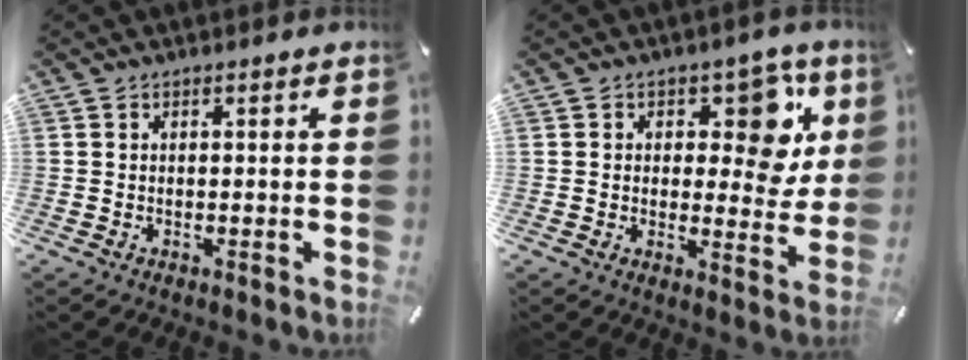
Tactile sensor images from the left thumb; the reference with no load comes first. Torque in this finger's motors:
{"motor_torque": [0.56, -0.02, 0.38, 0.14, 0.06]}